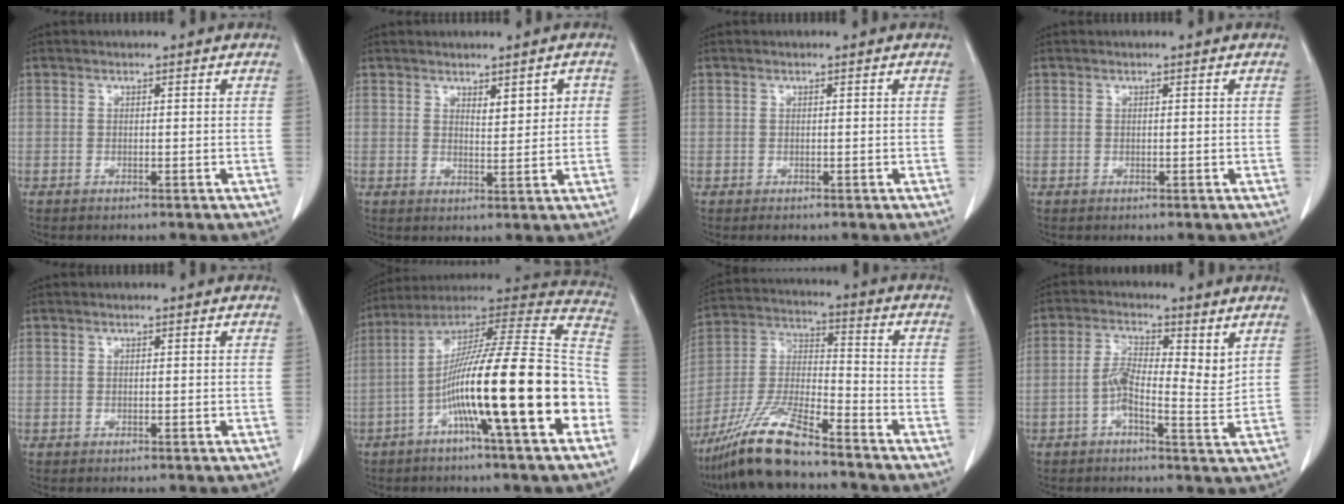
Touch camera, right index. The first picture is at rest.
{"total": 3.4, "force": [1.3, 1.3, 2.8], "torque": [-0.041, 0.002, 0.025]}
{"total": 0.7, "force": [-0.5, 0.5, 0.2], "torque": [-0.004, 0.003, -0.005]}
{"total": 0.0}
{"total": 0.0}
{"total": 24.0, "force": [-7.3, 0.6, 22.8], "torque": [-0.331, 0.005, -0.126]}
{"total": 13.9, "force": [-10.8, 1.7, 8.6], "torque": [-0.183, -0.016, -0.199]}
{"total": 5.9, "force": [1.0, 2.0, 5.5], "torque": [-0.100, 0.017, 0.011]}